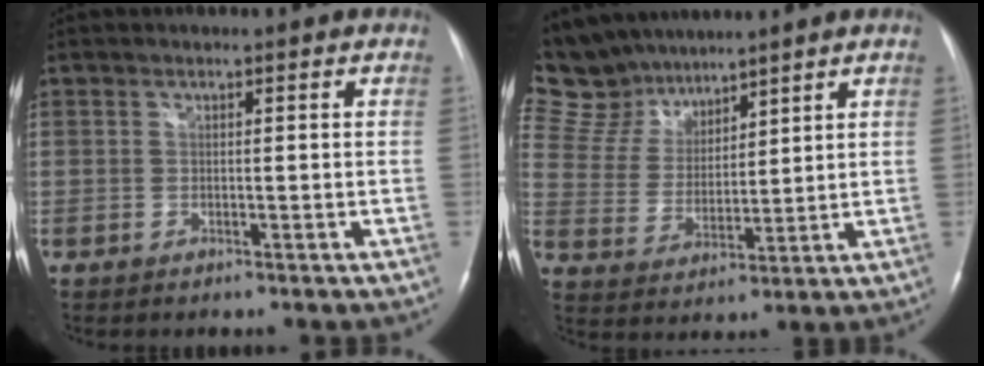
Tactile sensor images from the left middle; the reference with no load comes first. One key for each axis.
{"total": 12.2, "fx": 10.9, "fy": 5.2, "fz": 1.7, "tx": -0.052, "ty": 0.022, "tz": 0.225}